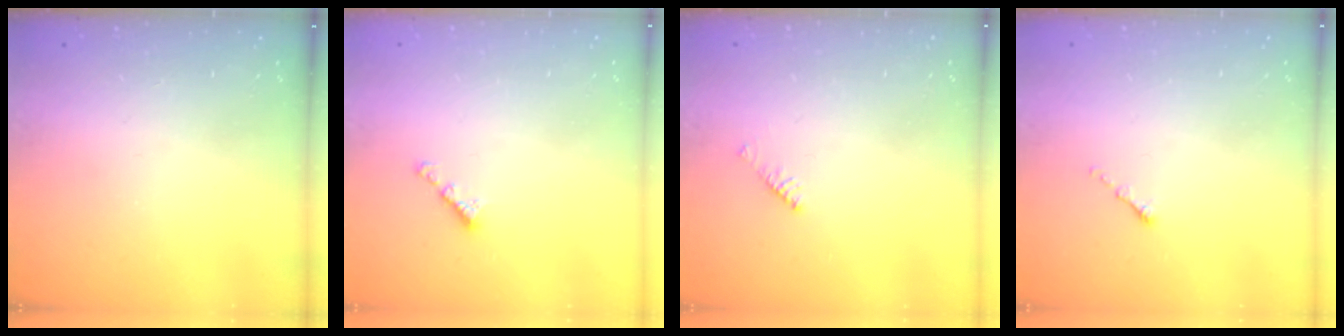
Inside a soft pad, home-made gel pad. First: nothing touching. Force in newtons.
{"total": 2.3, "press": 2.3, "slide": 0.4}
{"total": 4.1, "press": 4.0, "slide": 0.6}
{"total": 0.0}